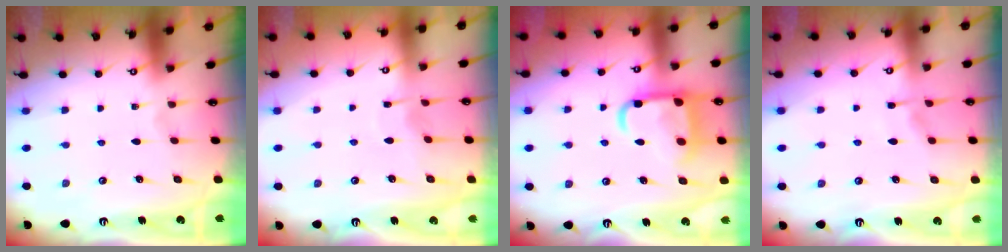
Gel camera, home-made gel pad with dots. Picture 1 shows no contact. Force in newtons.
{"total": 2.3, "press": 2.3, "slide": 0.3}
{"total": 14.2, "press": 14.1, "slide": 1.5}
{"total": 2.6, "press": 2.5, "slide": 0.6}